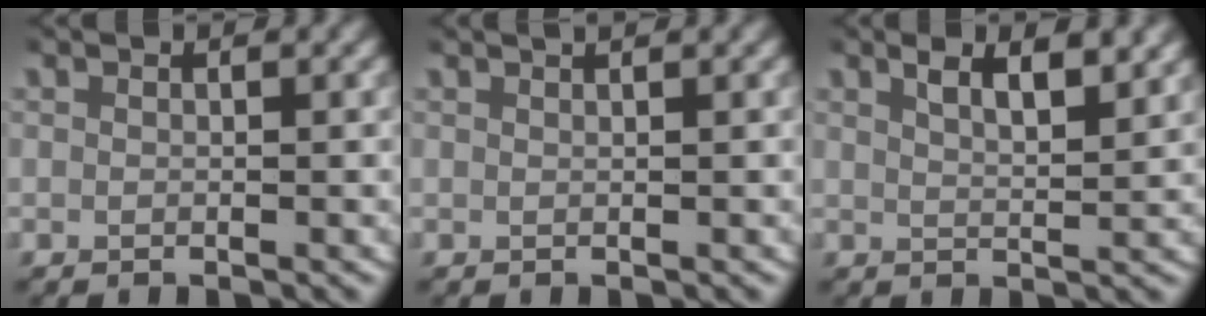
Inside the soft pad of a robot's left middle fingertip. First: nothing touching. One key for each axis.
{"total": 1.0, "fx": 0.9, "fy": 0.0, "fz": 0.5, "tx": -0.001, "ty": 0.005, "tz": 0.011}
{"total": 3.5, "fx": 2.3, "fy": 1.0, "fz": 2.5, "tx": -0.034, "ty": -0.004, "tz": 0.040}